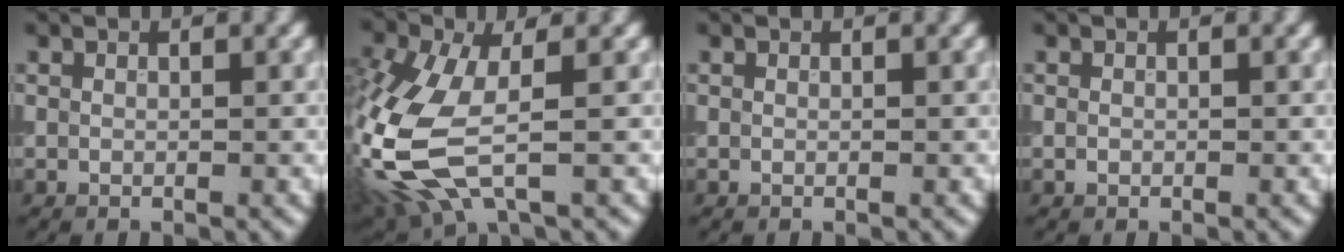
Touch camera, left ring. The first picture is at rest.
{"total": 10.0, "force": [-2.4, 4.9, 8.3], "torque": [-0.226, -0.015, -0.056]}
{"total": 0.0}
{"total": 0.0}